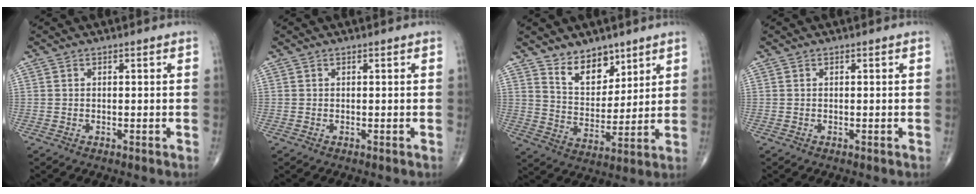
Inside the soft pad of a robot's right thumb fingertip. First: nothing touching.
{"total": 0.0}
{"total": 9.4, "force": [6.7, 5.2, 4.1], "torque": [-0.036, -0.053, 0.125]}
{"total": 0.0}